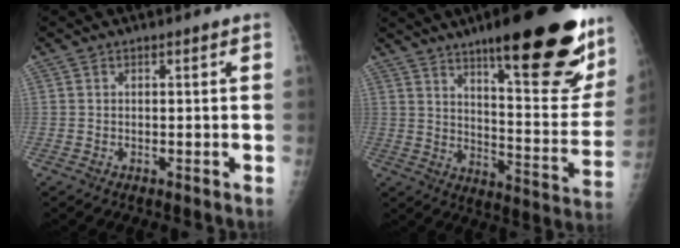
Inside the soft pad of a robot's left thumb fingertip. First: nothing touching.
{"total": 27.1, "force": [16.6, 6.6, 20.4], "torque": [-0.247, -0.081, 0.238]}